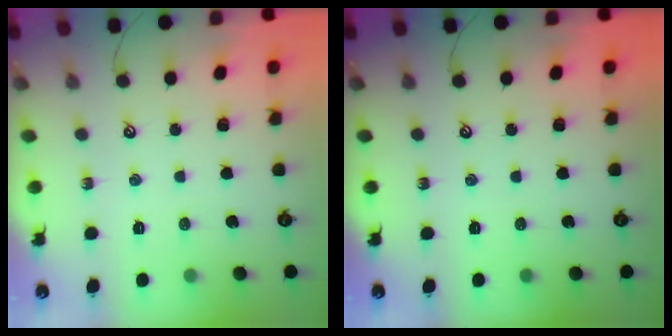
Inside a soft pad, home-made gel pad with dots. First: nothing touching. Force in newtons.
{"total": 0.0}